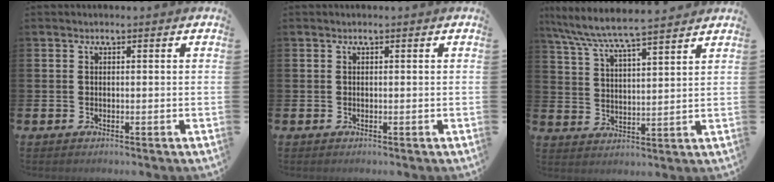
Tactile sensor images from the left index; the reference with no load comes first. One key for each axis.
{"total": 0.0}
{"total": 7.2, "fx": 6.8, "fy": 0.4, "fz": 2.1, "tx": -0.067, "ty": -0.041, "tz": 0.120}